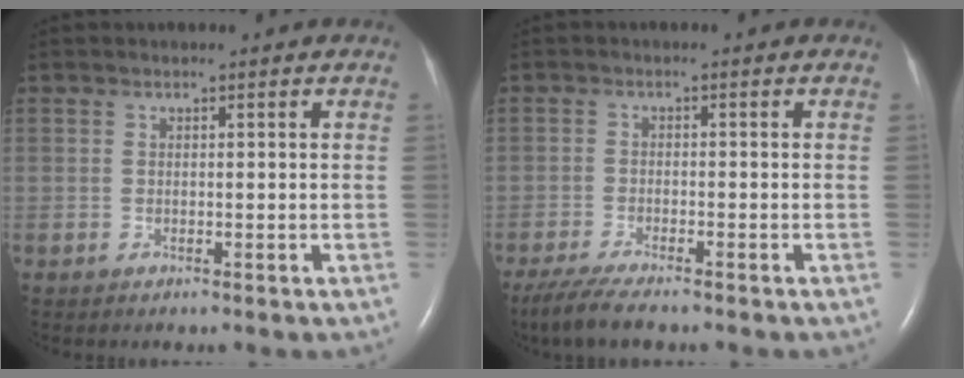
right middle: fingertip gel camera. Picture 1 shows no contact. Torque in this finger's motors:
{"motor_torque": [0.51, -0.48, 0.14, 0.01]}